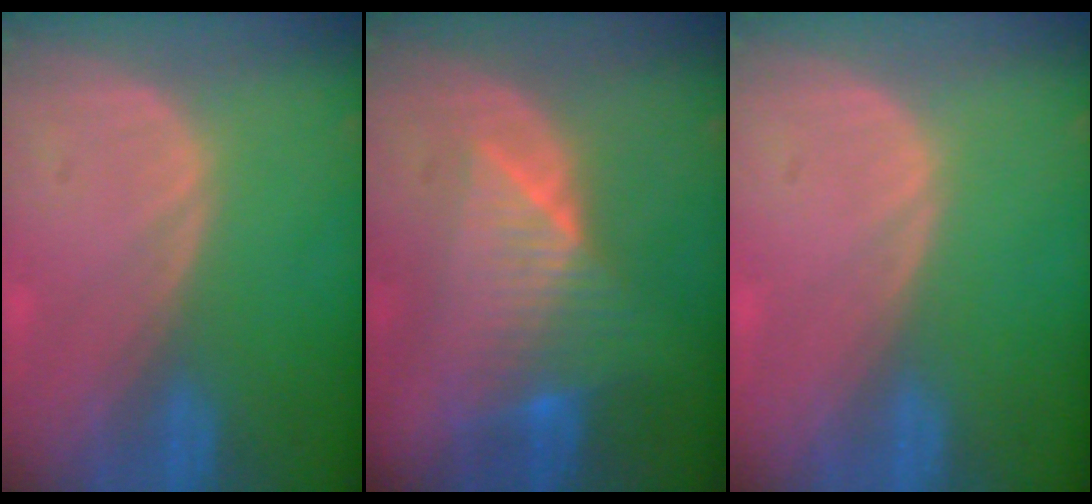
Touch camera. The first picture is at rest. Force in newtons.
{"total": 7.5, "press": 7.3, "slide": 2.0}
{"total": 0.0}